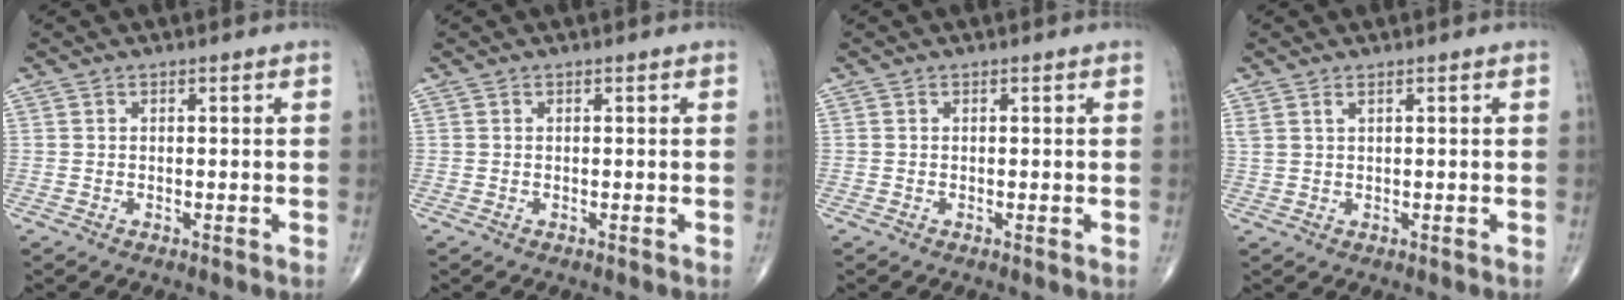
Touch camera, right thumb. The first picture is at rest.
{"total": 0.0}
{"total": 0.0}
{"total": 1.6, "force": [1.0, 0.5, 1.1], "torque": [-0.030, 0.006, 0.029]}